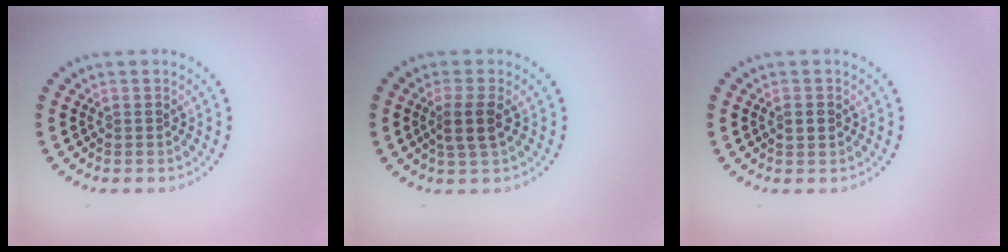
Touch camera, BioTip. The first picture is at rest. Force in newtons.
{"total": 2.3, "press": 1.9, "slide": 1.3}
{"total": 0.9, "press": 0.9, "slide": 0.0}